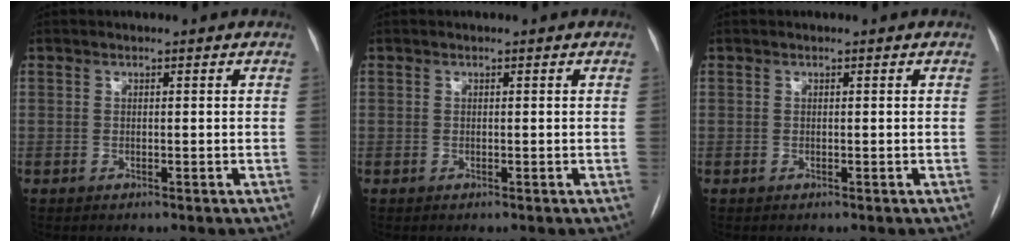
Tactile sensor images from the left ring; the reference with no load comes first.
{"total": 0.0}
{"total": 0.0}